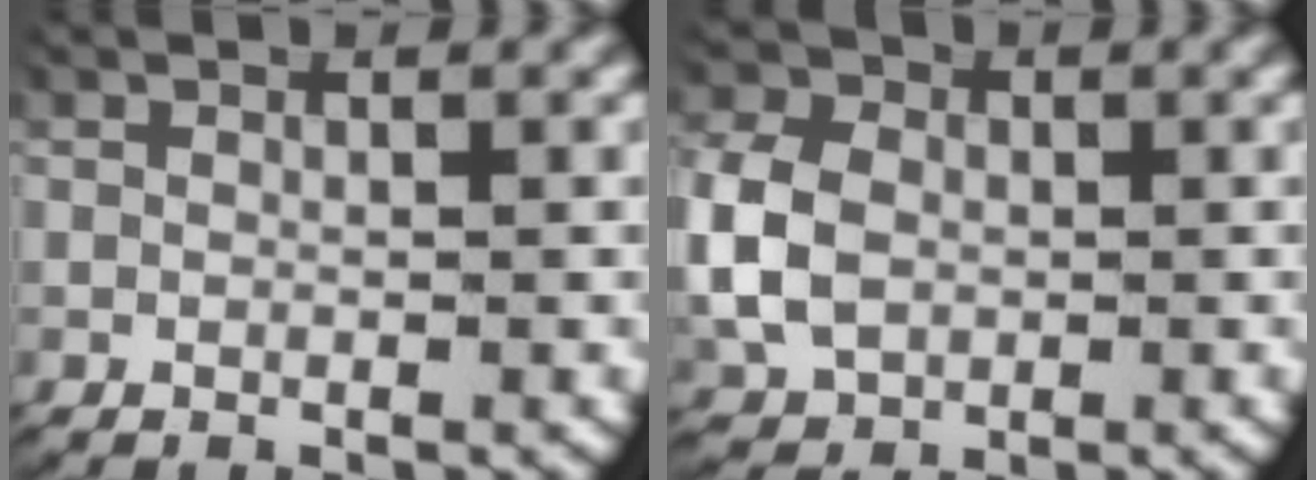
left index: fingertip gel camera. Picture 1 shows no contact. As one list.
[{"total": 5.0, "force": [-0.2, 4.2, 2.7], "torque": [-0.072, -0.011, 0.004]}]